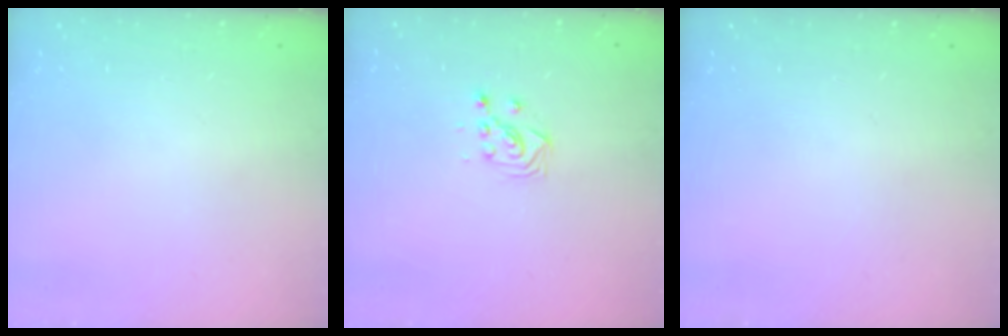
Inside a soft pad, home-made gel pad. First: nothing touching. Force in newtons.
{"total": 2.7, "press": 2.7, "slide": 0.3}
{"total": 0.0}